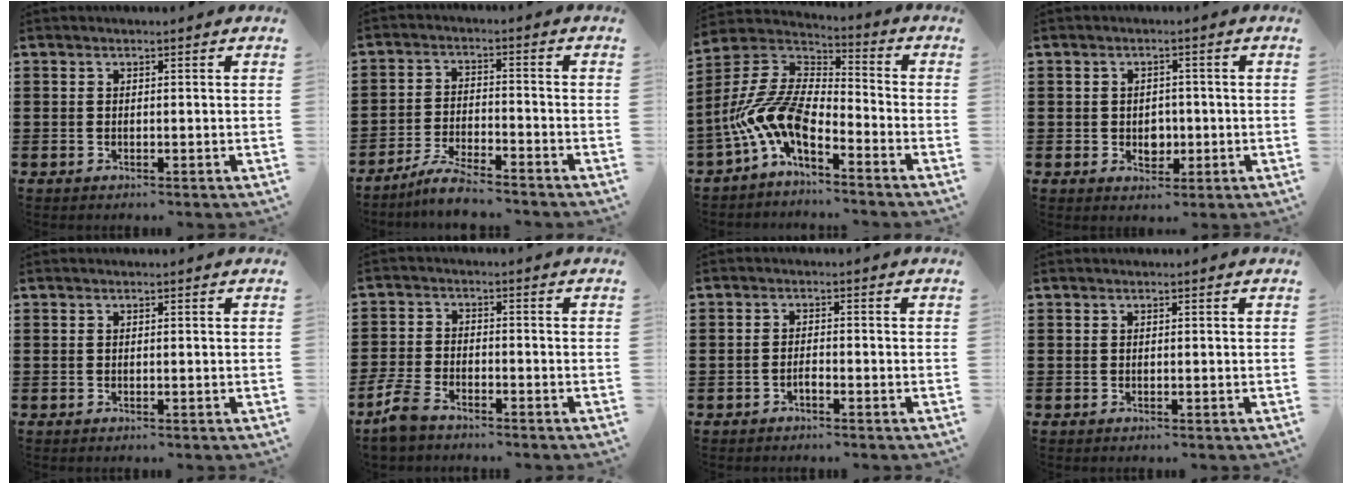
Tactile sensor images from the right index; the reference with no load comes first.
{"total": 5.0, "force": [-4.7, 0.0, 1.8], "torque": [-0.047, -0.005, -0.092]}
{"total": 10.6, "force": [-6.0, 4.4, 7.6], "torque": [-0.203, -0.019, -0.133]}
{"total": 3.4, "force": [-0.5, 2.8, 2.0], "torque": [-0.029, -0.003, -0.015]}
{"total": 0.0}
{"total": 4.5, "force": [-3.6, 1.4, 2.3], "torque": [-0.068, -0.004, -0.076]}
{"total": 1.3, "force": [-1.0, 0.3, 0.8], "torque": [-0.018, -0.005, -0.016]}
{"total": 0.0}